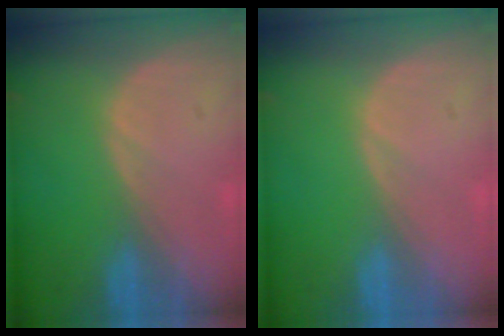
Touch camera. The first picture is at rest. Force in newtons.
{"total": 0.0}